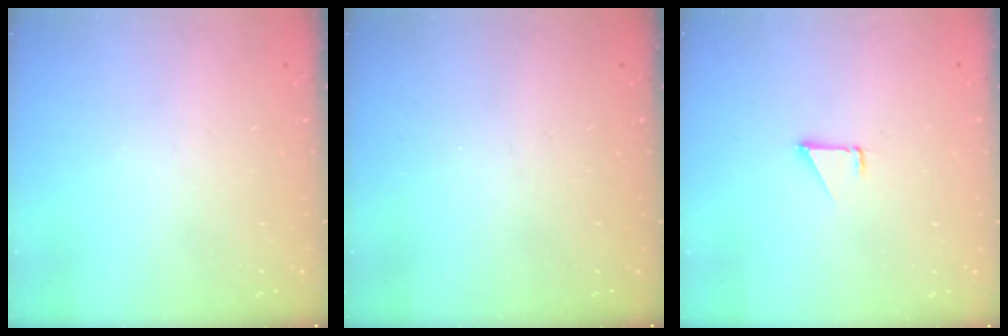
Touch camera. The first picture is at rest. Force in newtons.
{"total": 0.0}
{"total": 1.5, "press": 1.5, "slide": 0.1}